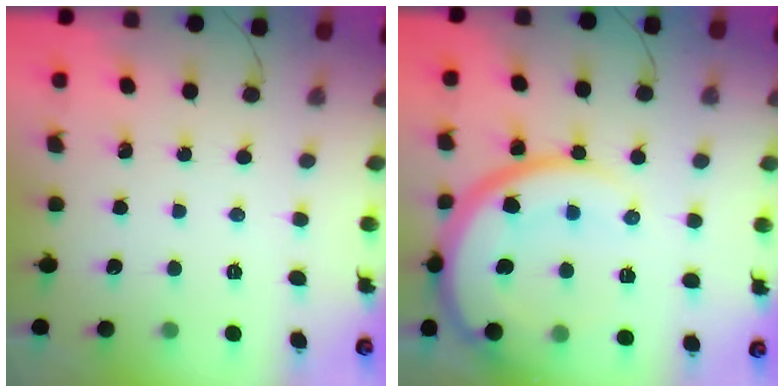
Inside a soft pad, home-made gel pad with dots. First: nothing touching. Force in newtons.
{"total": 18.7, "press": 18.6, "slide": 1.4}